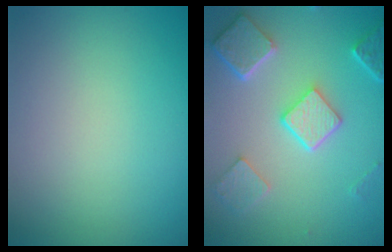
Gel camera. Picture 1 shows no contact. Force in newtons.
{"total": 5.4, "press": 4.2, "slide": 3.4}